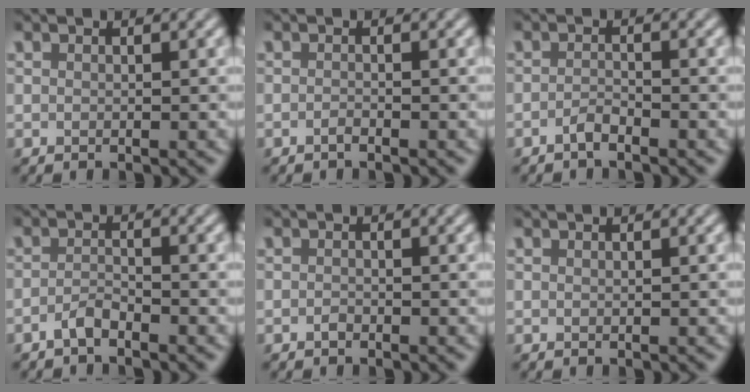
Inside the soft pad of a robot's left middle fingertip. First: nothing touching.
{"total": 0.6, "force": [-0.5, 0.1, 0.4], "torque": [-0.007, 0.002, -0.010]}
{"total": 1.2, "force": [-0.9, 0.2, 0.7], "torque": [-0.015, 0.004, -0.021]}
{"total": 1.5, "force": [-1.2, 0.4, 0.9], "torque": [-0.020, 0.005, -0.027]}
{"total": 0.5, "force": [-0.4, 0.2, 0.2], "torque": [-0.004, 0.000, -0.008]}
{"total": 0.6, "force": [0.4, 0.2, 0.4], "torque": [-0.001, 0.004, 0.003]}